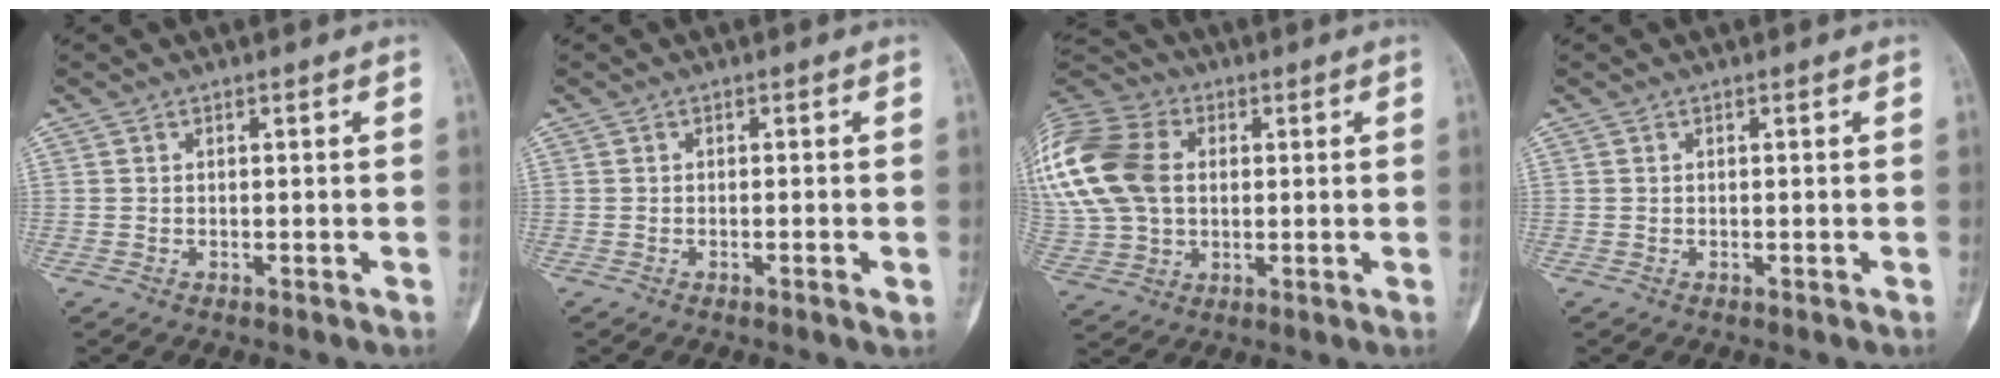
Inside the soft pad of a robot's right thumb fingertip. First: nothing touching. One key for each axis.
{"total": 1.1, "fx": -0.4, "fy": 0.1, "fz": 1.0, "tx": -0.021, "ty": -0.003, "tz": -0.008}
{"total": 25.0, "fx": 4.9, "fy": 18.3, "fz": 16.3, "tx": -0.395, "ty": 0.043, "tz": 0.099}
{"total": 0.0}